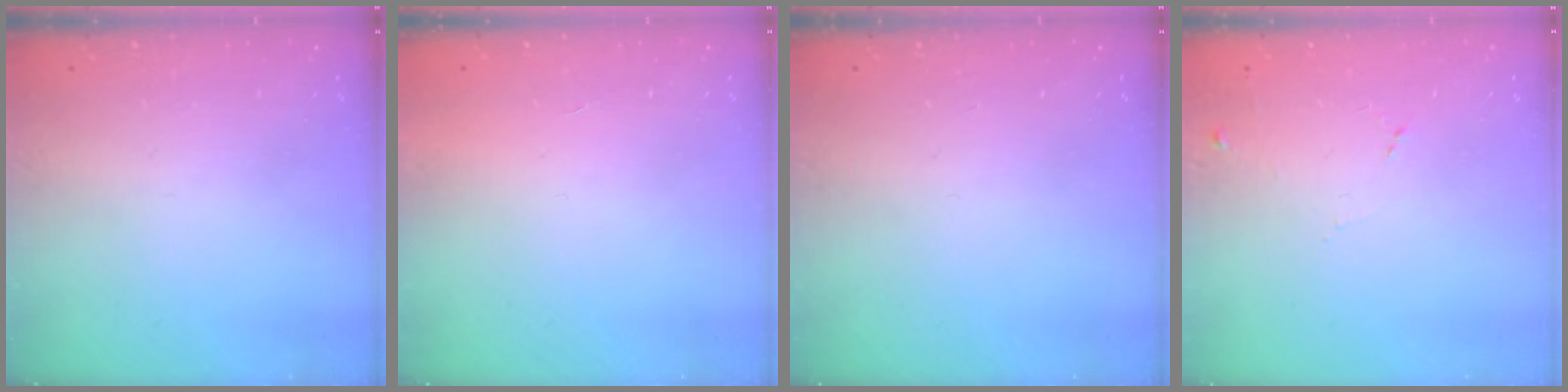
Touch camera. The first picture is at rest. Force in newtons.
{"total": 1.8, "press": 1.8, "slide": 0.1}
{"total": 0.0}
{"total": 5.4, "press": 5.3, "slide": 0.9}